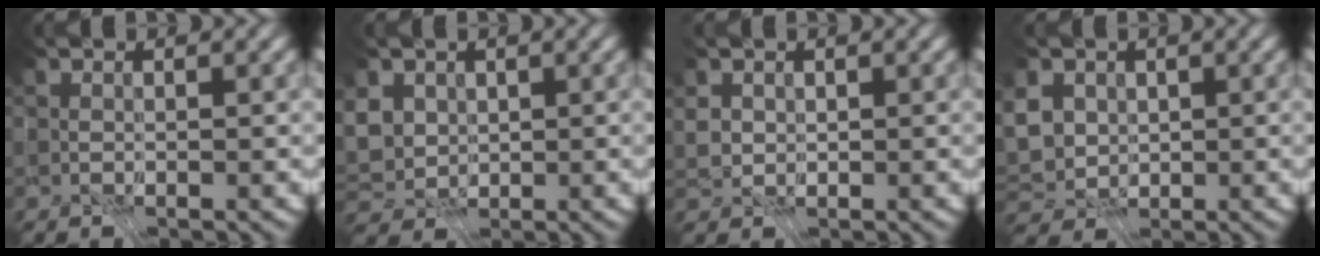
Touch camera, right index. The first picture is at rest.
{"total": 1.9, "force": [-0.1, 1.3, 1.3], "torque": [-0.039, 0.005, -0.002]}
{"total": 0.8, "force": [0.5, 0.5, -0.3], "torque": [-0.009, -0.006, 0.017]}
{"total": 2.6, "force": [-0.3, 1.9, 1.8], "torque": [-0.047, 0.000, -0.005]}